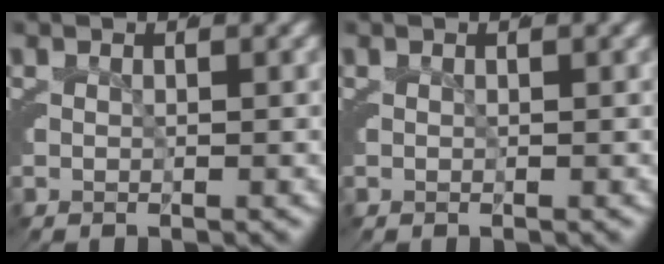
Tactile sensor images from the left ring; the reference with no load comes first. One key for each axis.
{"total": 0.0}